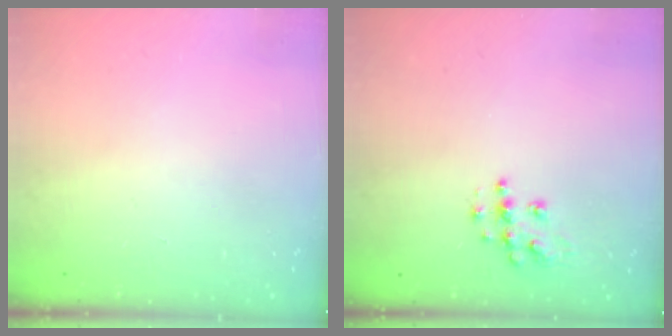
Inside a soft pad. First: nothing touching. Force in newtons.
{"total": 8.5, "press": 8.5, "slide": 0.4}